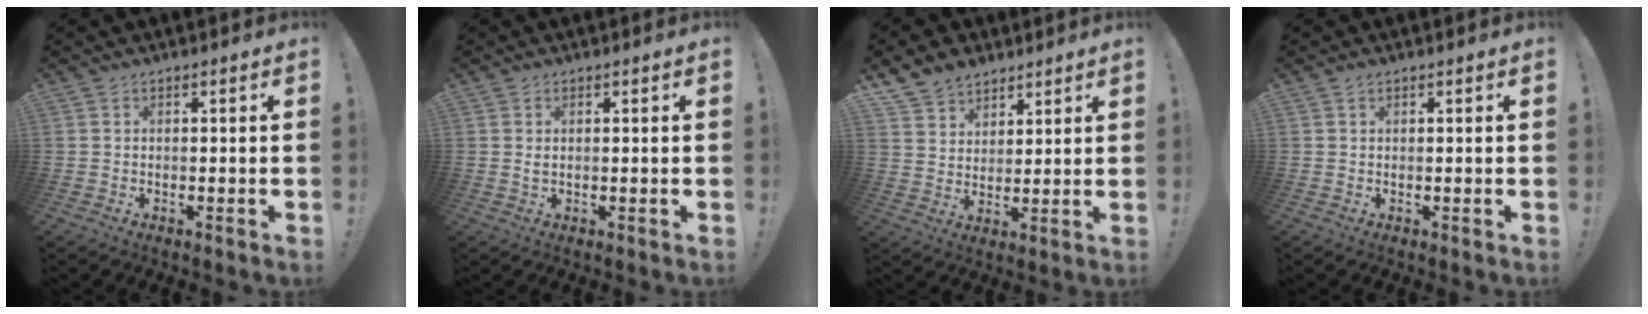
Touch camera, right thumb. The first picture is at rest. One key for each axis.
{"total": 1.0, "fx": 0.3, "fy": 0.4, "fz": 0.9, "tx": -0.017, "ty": 0.001, "tz": 0.005}
{"total": 8.9, "fx": 6.7, "fy": 5.6, "fz": 1.7, "tx": -0.038, "ty": -0.044, "tz": 0.135}
{"total": 0.0}